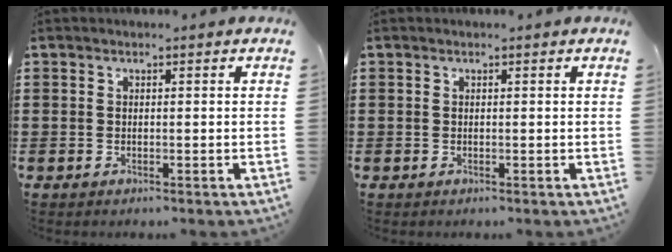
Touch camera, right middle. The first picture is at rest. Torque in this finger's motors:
{"motor_torque": [-0.76, -0.83, -0.02, -0.01]}